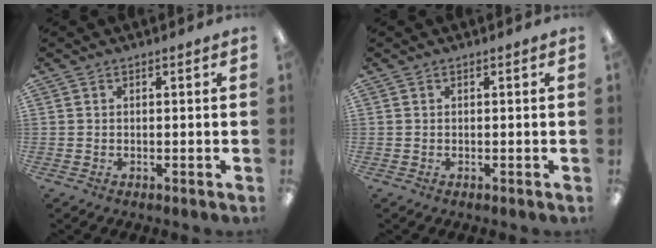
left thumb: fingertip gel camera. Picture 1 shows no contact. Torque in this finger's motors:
{"motor_torque": [0.00, 0.00, 0.14, 0.01, 0.00]}